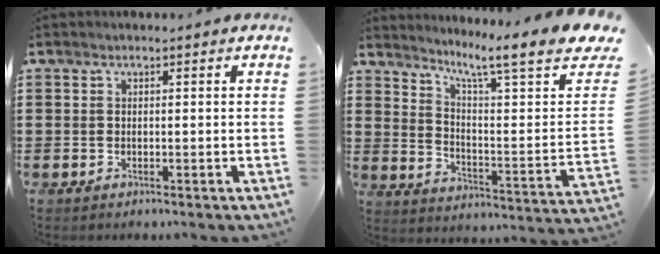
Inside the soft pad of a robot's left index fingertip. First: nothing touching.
{"total": 9.0, "force": [6.6, -0.1, 6.1], "torque": [-0.117, -0.053, 0.097]}